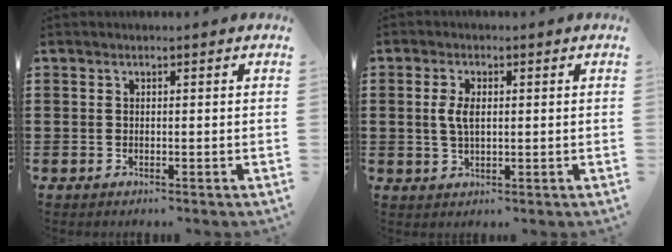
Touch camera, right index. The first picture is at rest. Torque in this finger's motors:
{"motor_torque": [0.75, 0.22, 0.35, 0.11]}